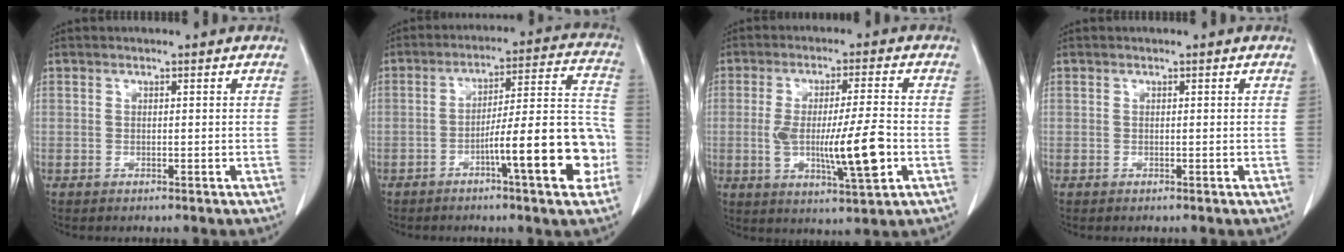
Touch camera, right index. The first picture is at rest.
{"total": 15.3, "force": [-5.4, 1.5, 14.2], "torque": [-0.193, 0.022, -0.080]}
{"total": 11.3, "force": [-2.1, 0.9, 11.1], "torque": [-0.194, -0.010, -0.032]}
{"total": 0.0}